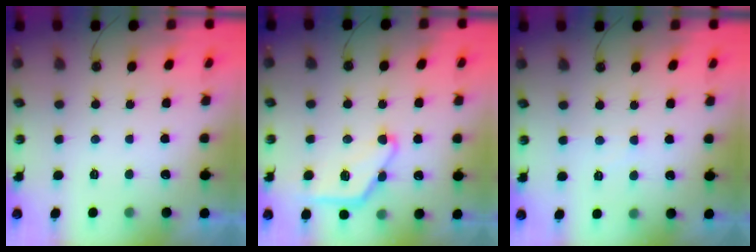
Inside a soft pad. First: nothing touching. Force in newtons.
{"total": 12.2, "press": 12.2, "slide": 0.6}
{"total": 2.7, "press": 2.6, "slide": 0.6}